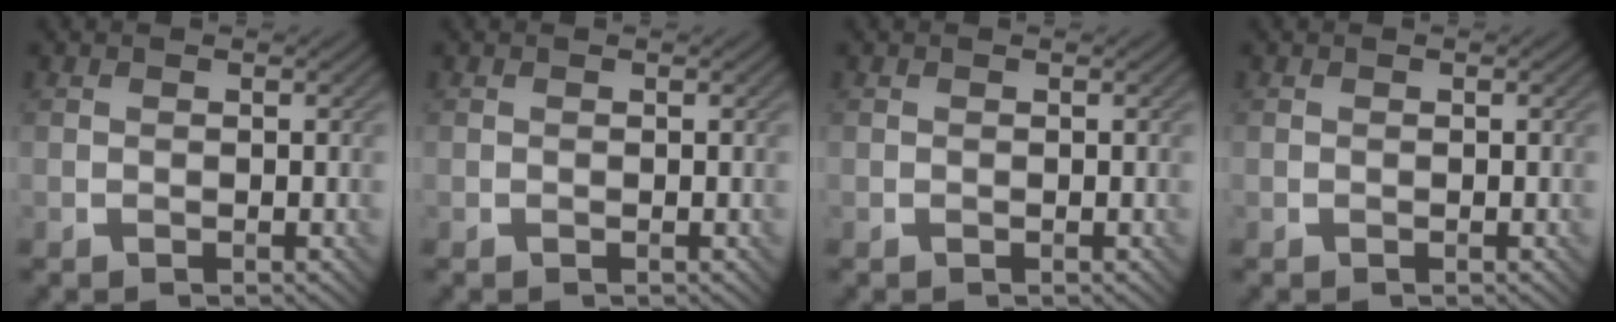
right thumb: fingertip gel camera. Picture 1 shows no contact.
{"total": 0.0}
{"total": 0.0}
{"total": 0.0}